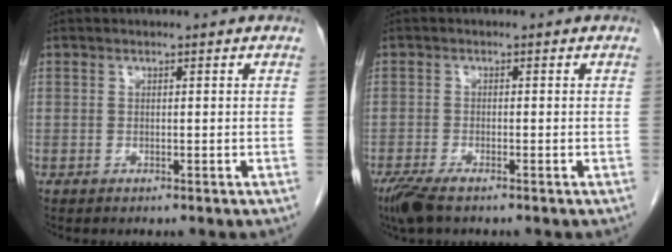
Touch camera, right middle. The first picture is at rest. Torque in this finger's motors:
{"motor_torque": [0.07, 0.05, 0.09, 0.01]}